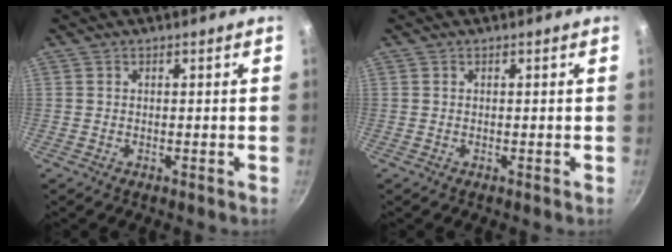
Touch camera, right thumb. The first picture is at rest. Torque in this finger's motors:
{"motor_torque": [-0.04, 0.04, -0.01, 0.00, 0.00]}